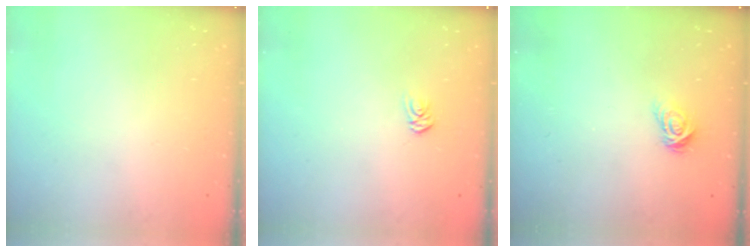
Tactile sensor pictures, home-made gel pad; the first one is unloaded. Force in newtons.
{"total": 2.9, "press": 2.9, "slide": 0.2}
{"total": 5.0, "press": 5.0, "slide": 0.7}